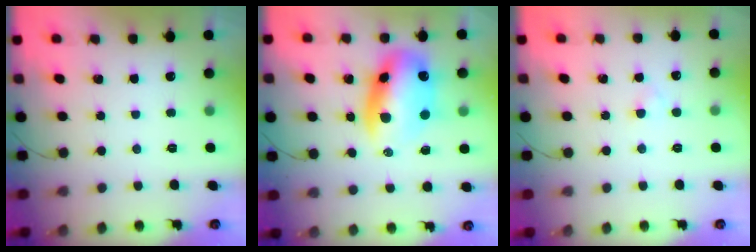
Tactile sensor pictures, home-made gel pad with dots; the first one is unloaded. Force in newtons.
{"total": 13.9, "press": 13.4, "slide": 3.6}
{"total": 1.7, "press": 1.4, "slide": 0.8}